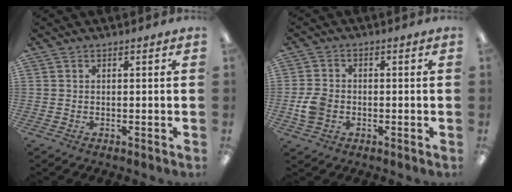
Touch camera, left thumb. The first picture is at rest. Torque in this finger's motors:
{"motor_torque": [-0.07, 0.09, 0.30, -0.30, 0.03]}